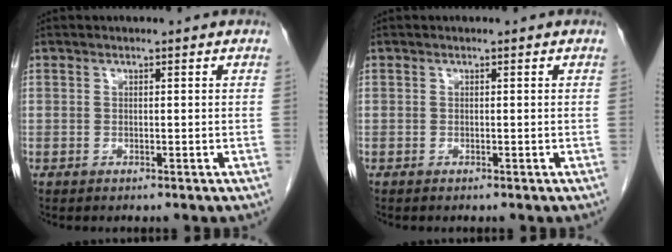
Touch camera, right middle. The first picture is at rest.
{"total": 0.0}